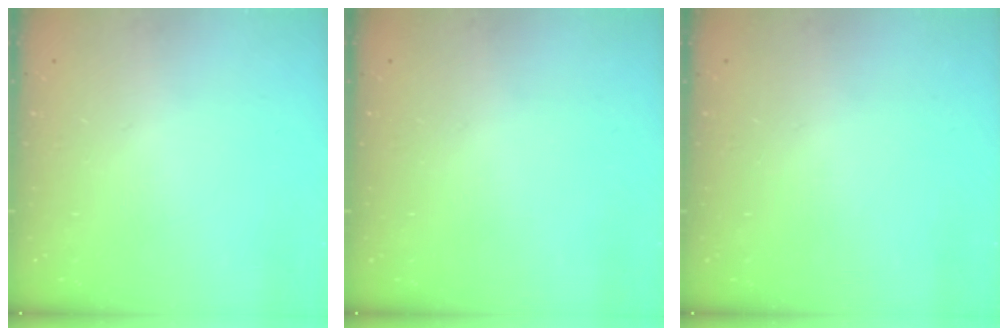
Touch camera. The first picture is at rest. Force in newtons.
{"total": 0.0}
{"total": 0.0}